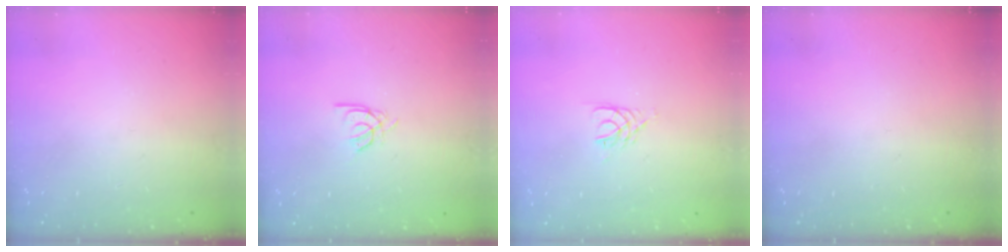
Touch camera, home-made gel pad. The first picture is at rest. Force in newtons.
{"total": 2.4, "press": 2.4, "slide": 0.4}
{"total": 3.0, "press": 2.9, "slide": 0.4}
{"total": 0.0}